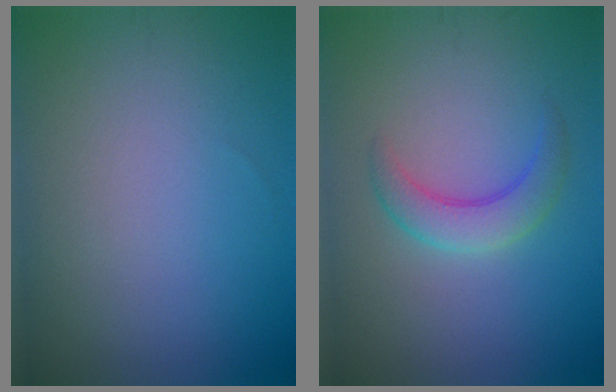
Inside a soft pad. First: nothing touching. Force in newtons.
{"total": 3.0, "press": 3.0, "slide": 0.2}